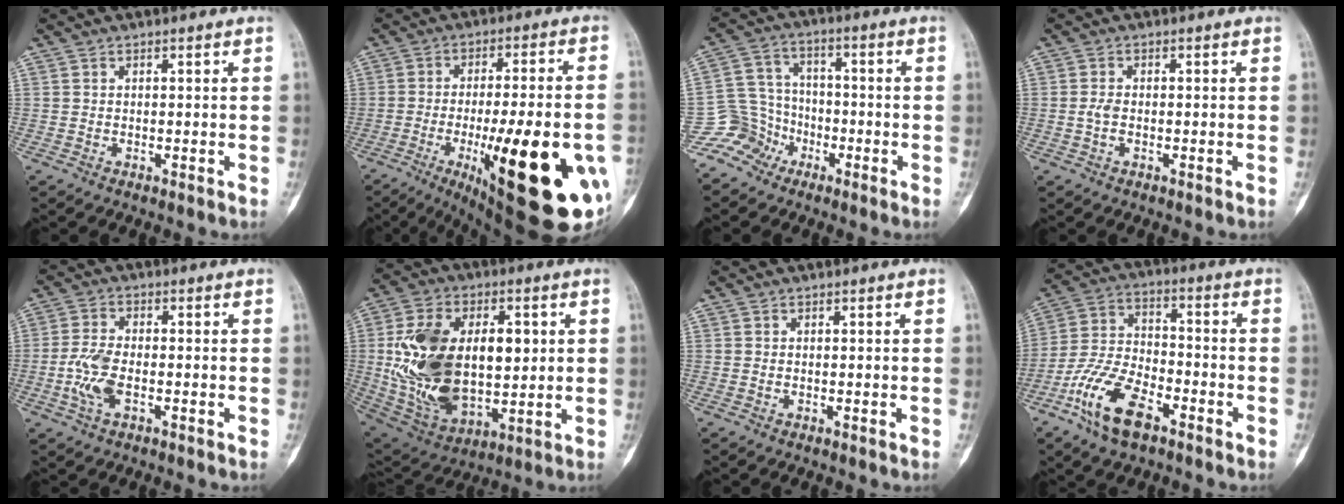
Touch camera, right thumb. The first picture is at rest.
{"total": 29.0, "force": [-9.0, 8.0, 26.3], "torque": [-0.323, -0.006, -0.109]}
{"total": 8.5, "force": [-5.3, 6.6, 0.6], "torque": [0.022, 0.057, -0.113]}
{"total": 2.1, "force": [-0.4, 1.2, 1.6], "torque": [-0.038, 0.006, -0.010]}
{"total": 6.7, "force": [-1.9, 3.3, 5.6], "torque": [-0.126, 0.012, -0.037]}
{"total": 25.0, "force": [2.1, 15.0, 19.9], "torque": [-0.348, -0.008, 0.055]}
{"total": 0.0}
{"total": 13.7, "force": [-7.5, 6.5, 9.5], "torque": [-0.186, 0.035, -0.147]}